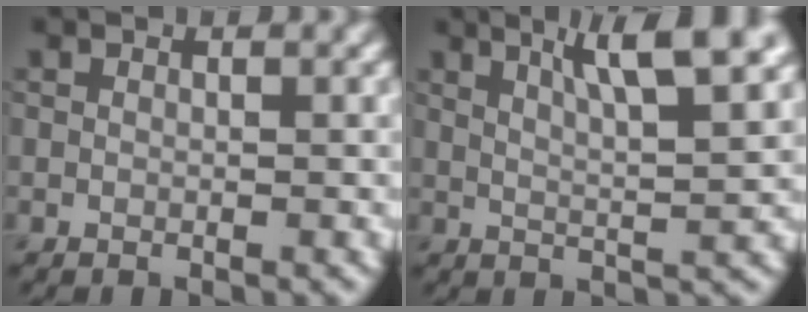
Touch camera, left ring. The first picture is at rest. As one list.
[{"total": 7.0, "force": [3.9, 1.4, 5.7], "torque": [-0.073, 0.014, 0.057]}]